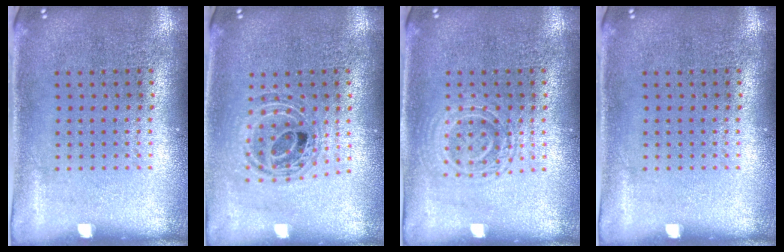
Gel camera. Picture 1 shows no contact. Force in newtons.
{"total": 0.8, "press": 0.8, "slide": 0.1}
{"total": 1.2, "press": 1.2, "slide": 0.3}
{"total": 0.0}